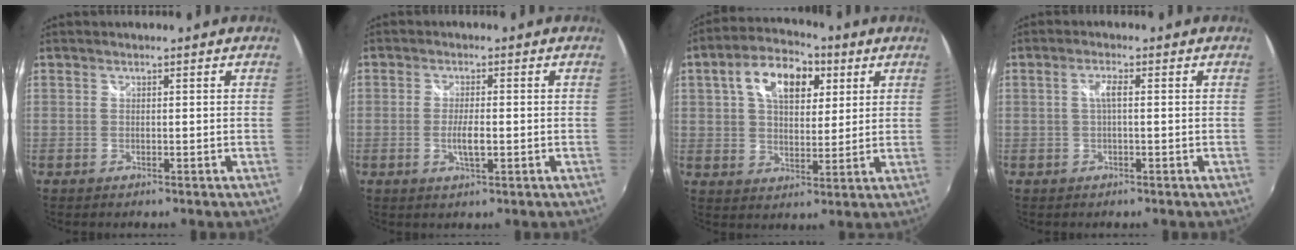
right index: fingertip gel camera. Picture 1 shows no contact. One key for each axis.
{"total": 3.7, "fx": -0.9, "fy": 0.9, "fz": 3.5, "tx": -0.068, "ty": -0.005, "tz": -0.016}
{"total": 12.8, "fx": 4.9, "fy": 7.4, "fz": 9.3, "tx": -0.163, "ty": 0.031, "tz": 0.077}
{"total": 2.2, "fx": 0.0, "fy": 0.3, "fz": 2.2, "tx": -0.043, "ty": 0.003, "tz": 0.000}